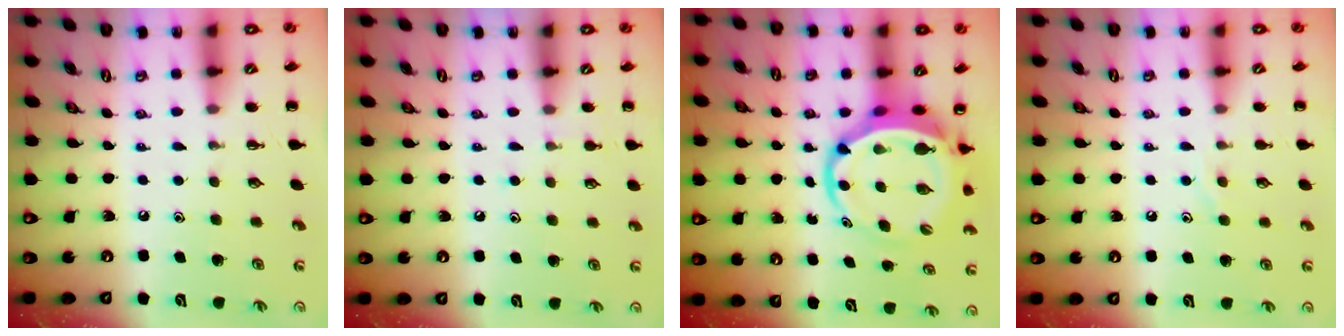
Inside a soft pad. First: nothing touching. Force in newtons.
{"total": 4.9, "press": 4.7, "slide": 1.1}
{"total": 7.9, "press": 7.5, "slide": 2.5}
{"total": 5.7, "press": 5.6, "slide": 1.0}